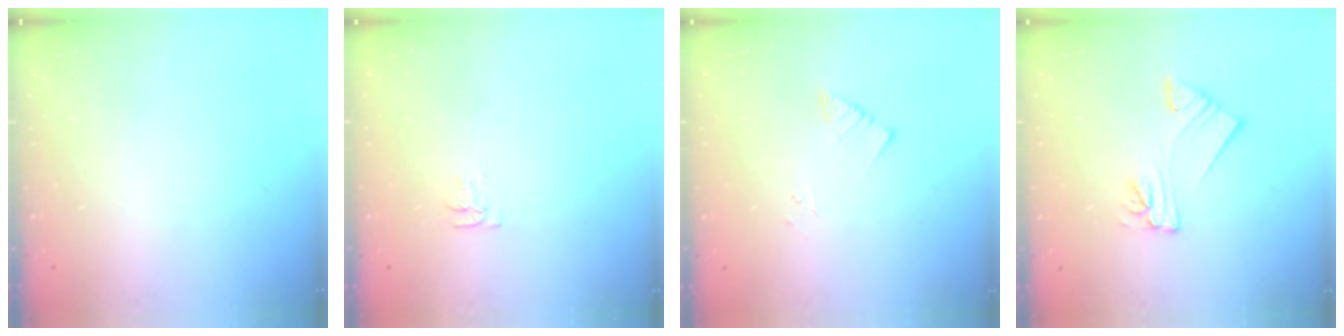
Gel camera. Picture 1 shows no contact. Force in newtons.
{"total": 3.7, "press": 3.6, "slide": 0.6}
{"total": 2.8, "press": 2.8, "slide": 0.2}
{"total": 5.4, "press": 5.4, "slide": 0.6}